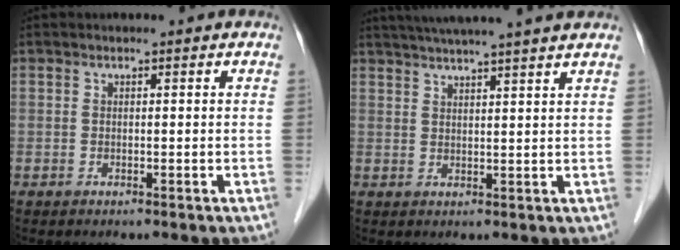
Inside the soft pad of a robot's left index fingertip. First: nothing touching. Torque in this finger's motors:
{"motor_torque": [0.62, -0.82, 0.61, 0.13]}